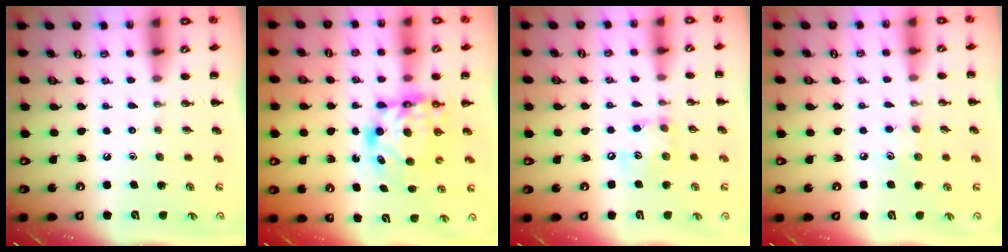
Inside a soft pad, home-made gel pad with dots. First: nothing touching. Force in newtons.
{"total": 7.1, "press": 7.0, "slide": 1.2}
{"total": 8.6, "press": 8.5, "slide": 1.1}
{"total": 6.6, "press": 6.4, "slide": 1.8}